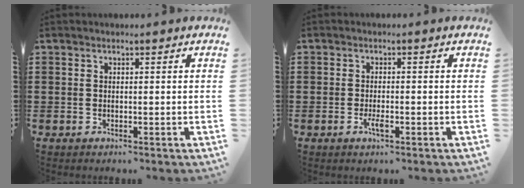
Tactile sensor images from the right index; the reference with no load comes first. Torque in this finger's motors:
{"motor_torque": [0.88, 1.26, 0.09, 0.05]}